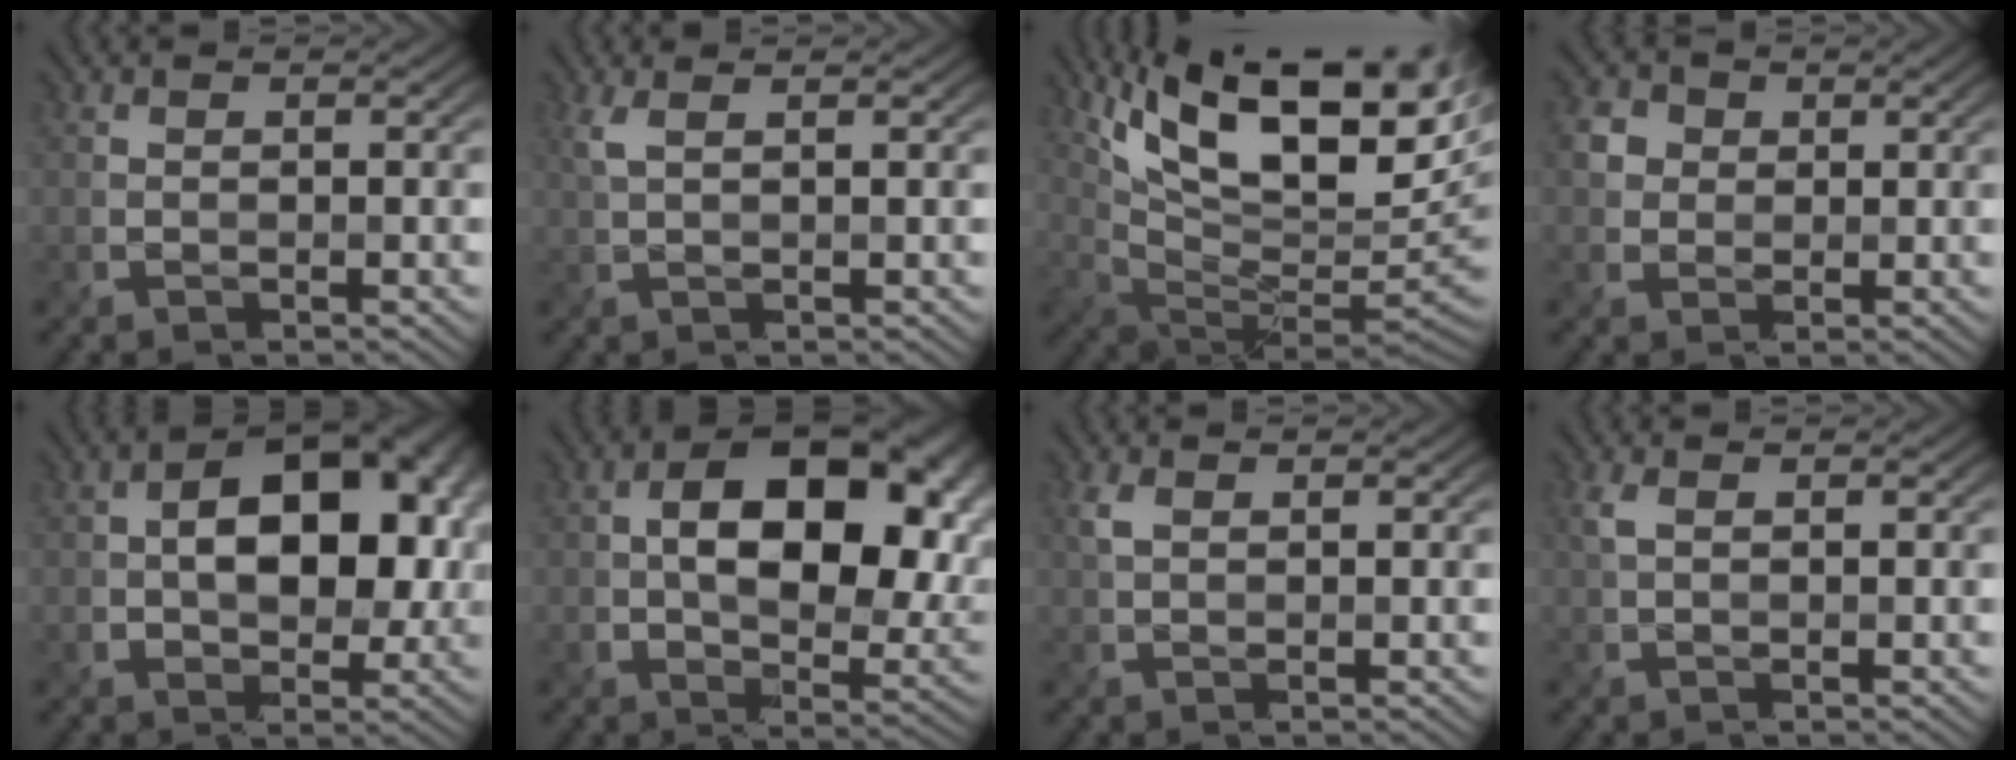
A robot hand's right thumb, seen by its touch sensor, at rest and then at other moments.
{"total": 2.2, "force": [1.0, 0.6, 1.9], "torque": [-0.035, 0.007, 0.020]}
{"total": 18.8, "force": [8.1, 7.8, 15.1], "torque": [-0.235, 0.026, 0.137]}
{"total": 3.0, "force": [0.6, 2.8, 0.9], "torque": [-0.032, 0.003, 0.012]}
{"total": 13.2, "force": [1.3, 8.4, 10.1], "torque": [-0.124, 0.022, 0.015]}
{"total": 15.3, "force": [2.6, 9.3, 11.9], "torque": [-0.165, -0.001, 0.050]}
{"total": 1.7, "force": [0.8, 0.8, 1.3], "torque": [-0.039, 0.002, 0.017]}
{"total": 1.7, "force": [0.7, 0.6, 1.4], "torque": [-0.038, 0.004, 0.013]}